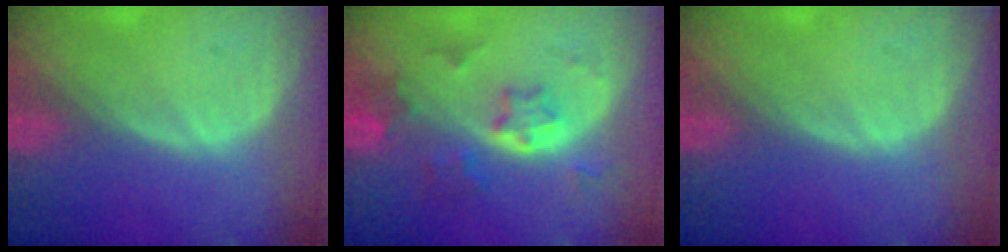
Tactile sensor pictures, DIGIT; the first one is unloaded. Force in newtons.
{"total": 5.9, "press": 5.3, "slide": 2.5}
{"total": 0.0}